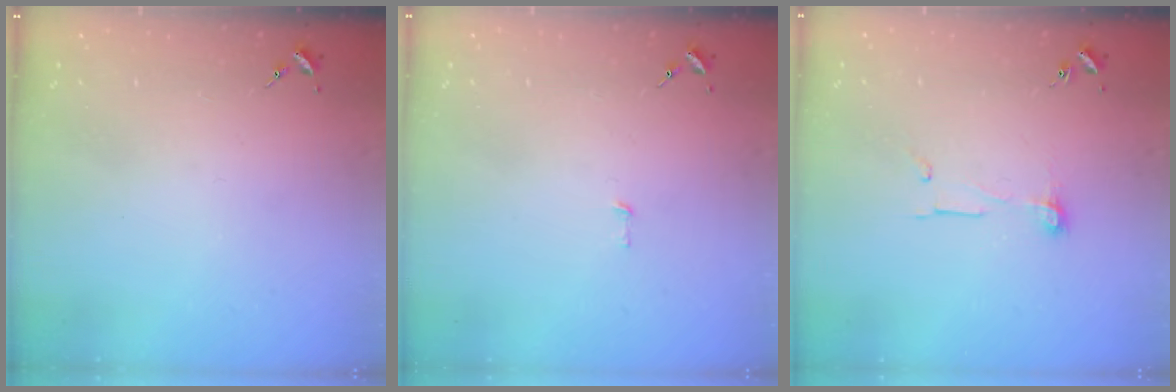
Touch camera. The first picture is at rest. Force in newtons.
{"total": 1.9, "press": 1.9, "slide": 0.1}
{"total": 6.9, "press": 6.9, "slide": 0.5}